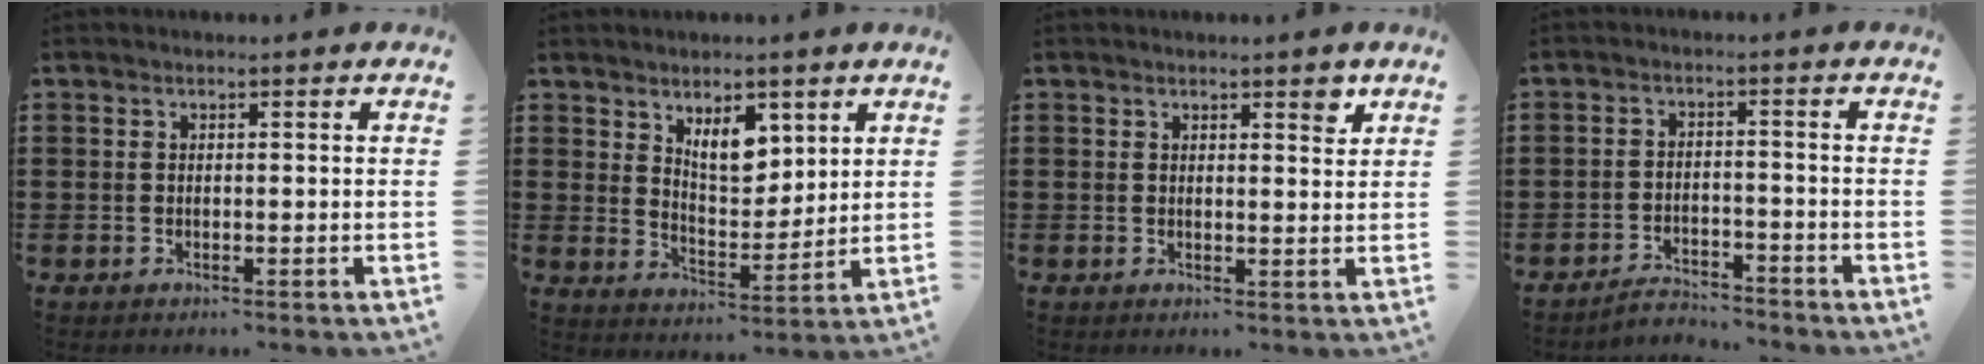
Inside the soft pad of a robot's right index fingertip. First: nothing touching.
{"total": 6.8, "force": [4.0, 3.4, 4.2], "torque": [-0.070, -0.010, 0.069]}
{"total": 2.4, "force": [1.8, 0.8, 1.3], "torque": [-0.011, -0.001, 0.029]}
{"total": 3.3, "force": [-3.3, 0.5, 0.3], "torque": [-0.010, 0.005, -0.069]}